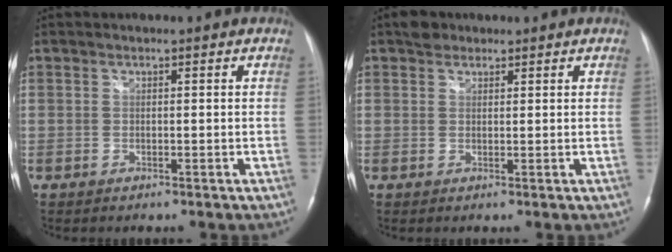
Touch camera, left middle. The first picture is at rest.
{"total": 2.1, "force": [1.5, 1.4, 0.5], "torque": [-0.008, 0.007, 0.021]}